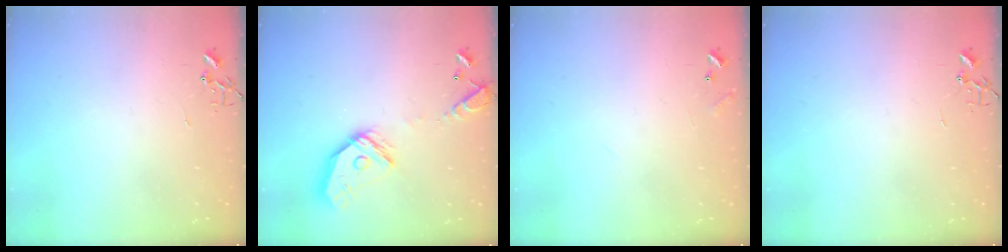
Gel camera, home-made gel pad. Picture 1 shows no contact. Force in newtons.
{"total": 16.2, "press": 16.1, "slide": 2.1}
{"total": 6.9, "press": 6.9, "slide": 0.4}
{"total": 0.0}